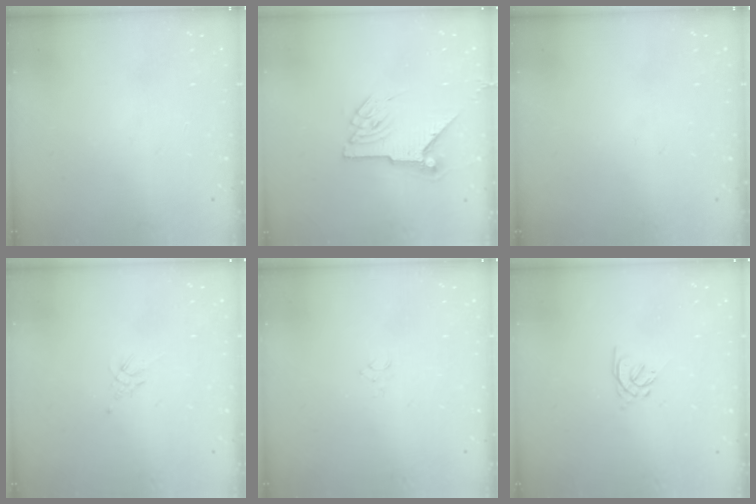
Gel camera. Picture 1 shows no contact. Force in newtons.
{"total": 7.7, "press": 7.7, "slide": 0.3}
{"total": 0.0}
{"total": 2.1, "press": 2.0, "slide": 0.5}
{"total": 2.9, "press": 2.9, "slide": 0.3}
{"total": 1.3, "press": 1.1, "slide": 0.6}